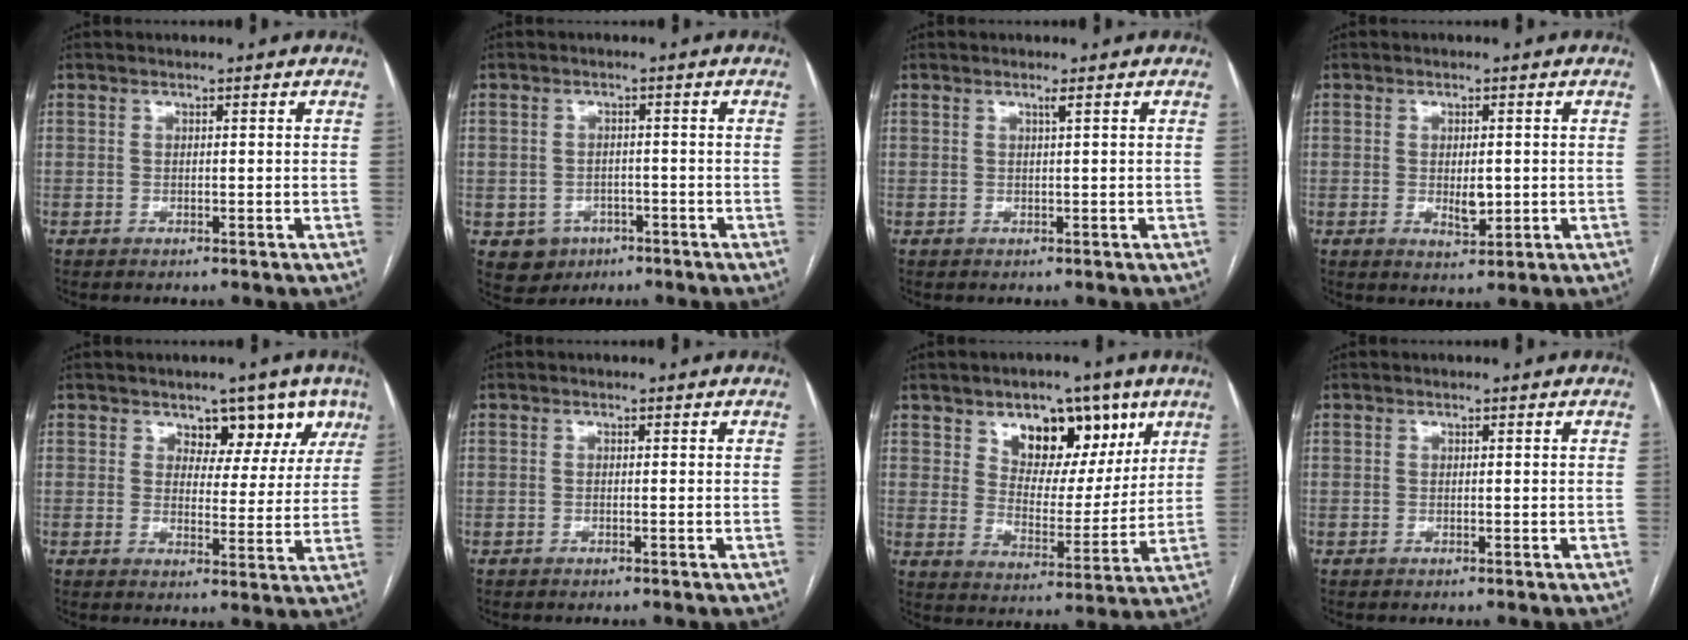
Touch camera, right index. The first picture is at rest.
{"total": 4.9, "force": [-2.1, 4.3, 0.8], "torque": [-0.007, 0.008, -0.023]}
{"total": 0.7, "force": [0.4, -0.2, 0.6], "torque": [-0.018, -0.003, 0.011]}
{"total": 3.2, "force": [0.0, 1.4, 2.9], "torque": [-0.043, -0.004, 0.007]}
{"total": 6.8, "force": [4.5, 4.3, 2.9], "torque": [-0.013, 0.004, 0.055]}
{"total": 0.0}
{"total": 11.5, "force": [6.4, 6.6, 6.9], "torque": [-0.094, 0.009, 0.107]}
{"total": 0.0}